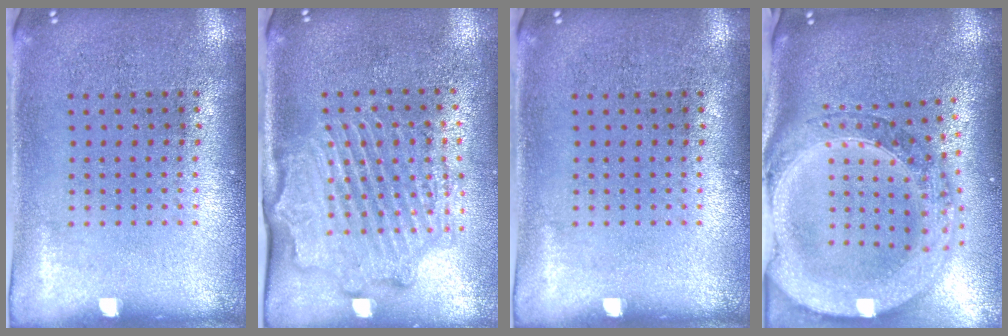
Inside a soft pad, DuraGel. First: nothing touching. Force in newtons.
{"total": 2.2, "press": 2.2, "slide": 0.2}
{"total": 0.0}
{"total": 3.8, "press": 3.0, "slide": 2.3}